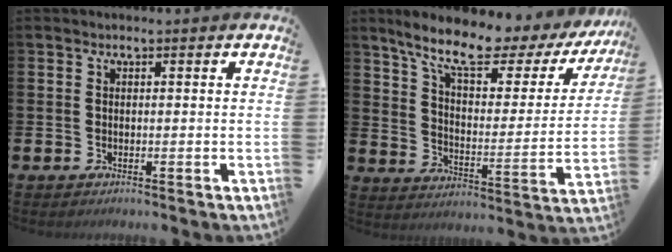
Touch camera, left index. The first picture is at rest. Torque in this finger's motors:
{"motor_torque": [2.14, 0.00, 0.29, 0.21]}